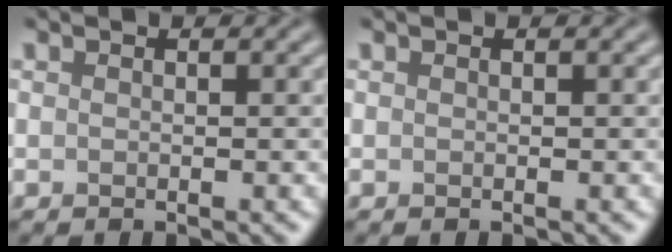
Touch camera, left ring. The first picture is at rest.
{"total": 0.0}